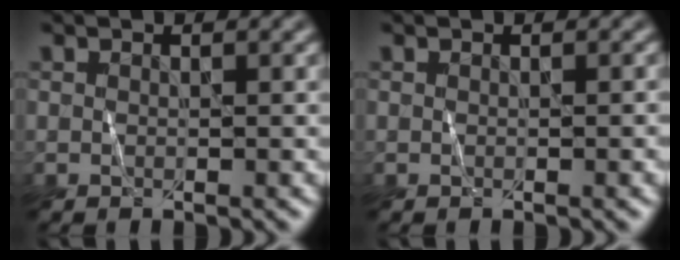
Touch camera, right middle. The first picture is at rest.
{"total": 0.8, "force": [-0.3, 0.2, 0.7], "torque": [-0.009, -0.001, -0.006]}